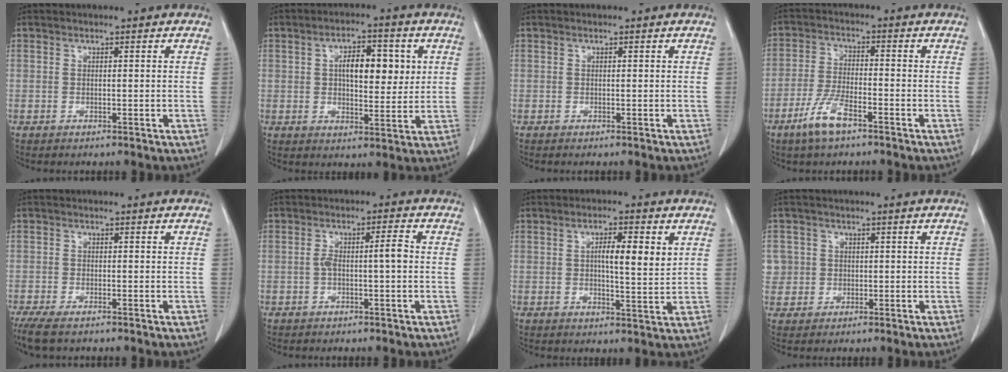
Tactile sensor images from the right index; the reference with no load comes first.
{"total": 8.4, "force": [2.0, 3.5, 7.4], "torque": [-0.115, 0.012, 0.030]}
{"total": 0.0}
{"total": 6.5, "force": [-4.2, 1.5, 4.8], "torque": [-0.104, -0.006, -0.080]}
{"total": 5.4, "force": [-4.1, 1.5, 3.2], "torque": [-0.059, -0.015, -0.067]}
{"total": 4.0, "force": [-0.3, 0.5, 4.0], "torque": [-0.076, 0.014, -0.002]}
{"total": 6.2, "force": [1.8, 1.1, 5.8], "torque": [-0.094, 0.000, 0.026]}
{"total": 4.4, "force": [0.7, 4.3, 0.1], "torque": [0.006, 0.010, 0.016]}